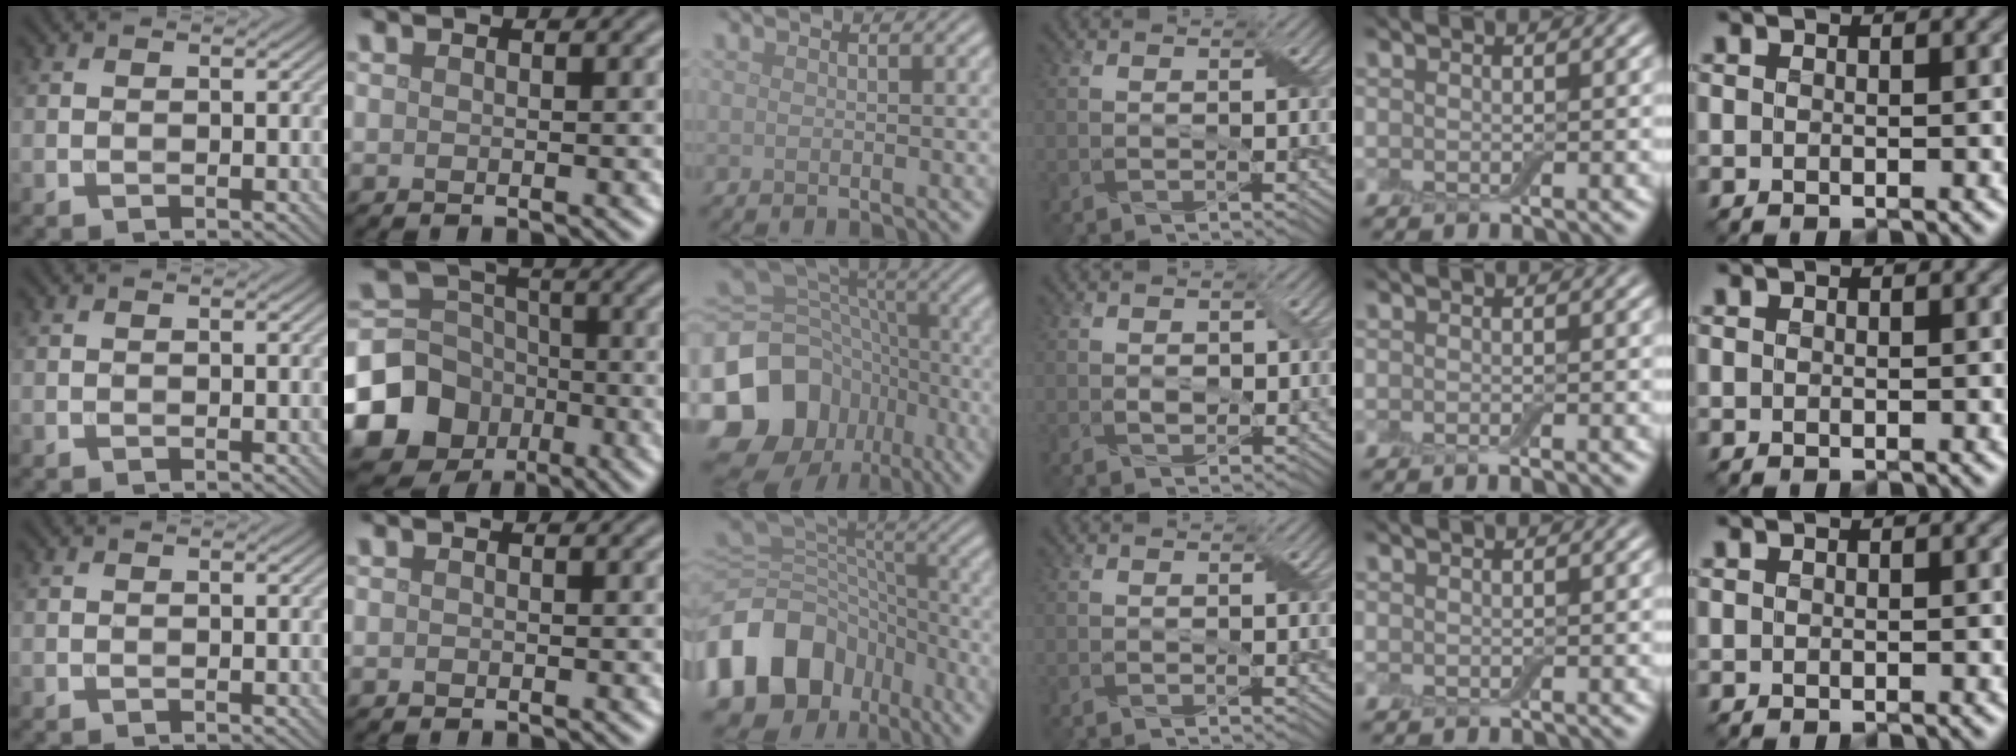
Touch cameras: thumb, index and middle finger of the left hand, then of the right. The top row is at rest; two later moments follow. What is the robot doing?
{"motion": "fold", "object": "aluminum foil"}